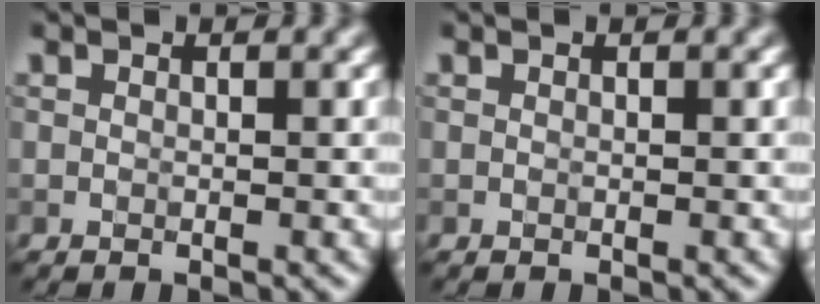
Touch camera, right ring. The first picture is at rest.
{"total": 0.0}